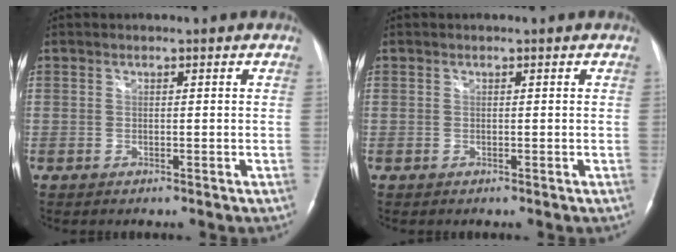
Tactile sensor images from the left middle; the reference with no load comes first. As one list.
[{"total": 0.0}]